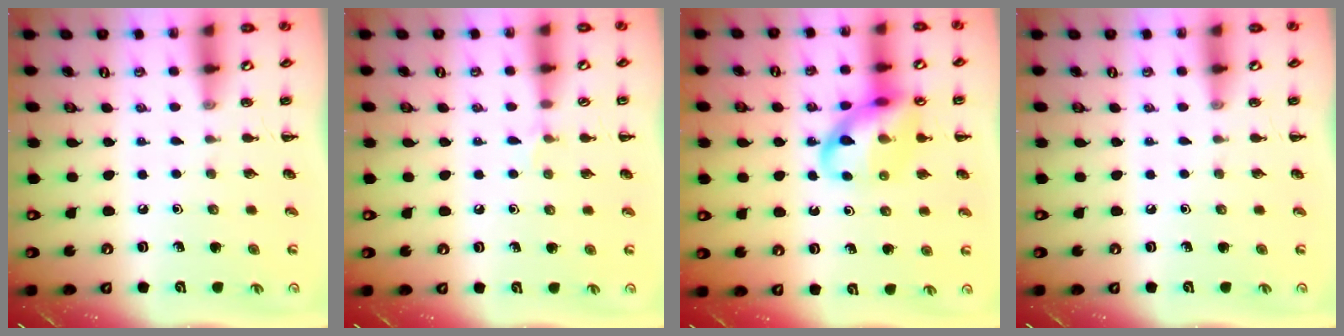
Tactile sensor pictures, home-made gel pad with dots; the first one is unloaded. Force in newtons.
{"total": 4.7, "press": 4.4, "slide": 1.6}
{"total": 13.5, "press": 13.4, "slide": 1.8}
{"total": 0.0}